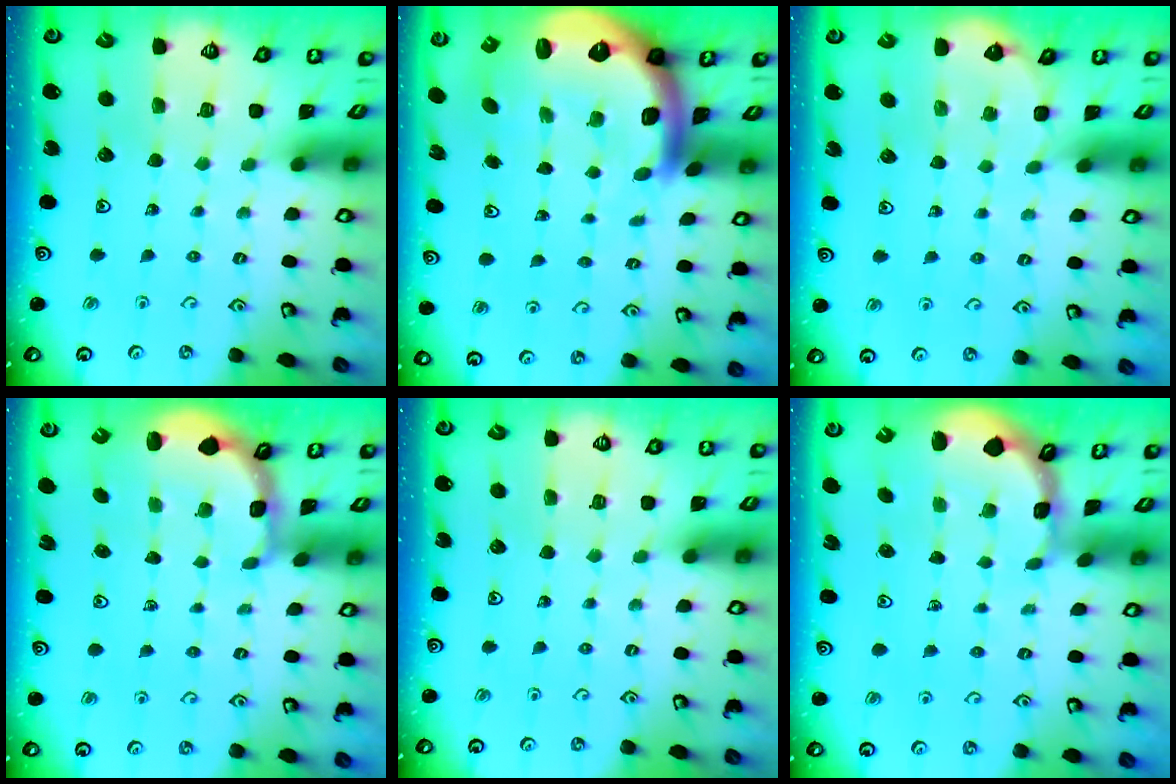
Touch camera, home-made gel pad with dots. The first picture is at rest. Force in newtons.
{"total": 8.8, "press": 8.6, "slide": 1.9}
{"total": 1.7, "press": 1.7, "slide": 0.1}
{"total": 2.4, "press": 1.7, "slide": 1.6}
{"total": 0.0}
{"total": 1.1, "press": 1.1, "slide": 0.1}